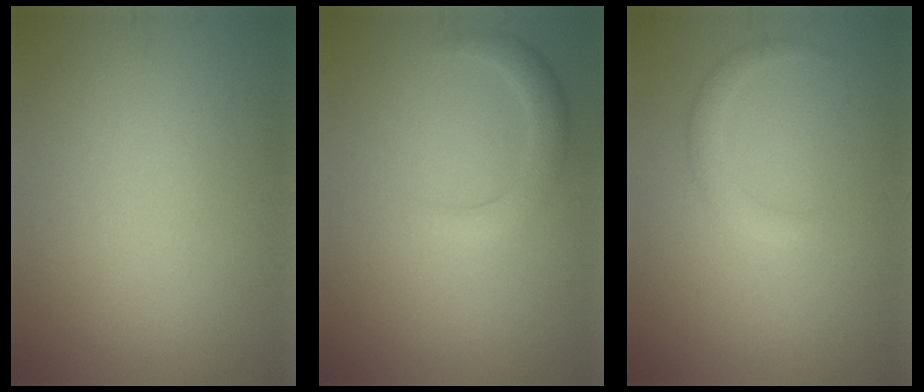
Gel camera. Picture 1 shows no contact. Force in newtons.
{"total": 2.1, "press": 2.1, "slide": 0.1}
{"total": 1.7, "press": 1.7, "slide": 0.1}